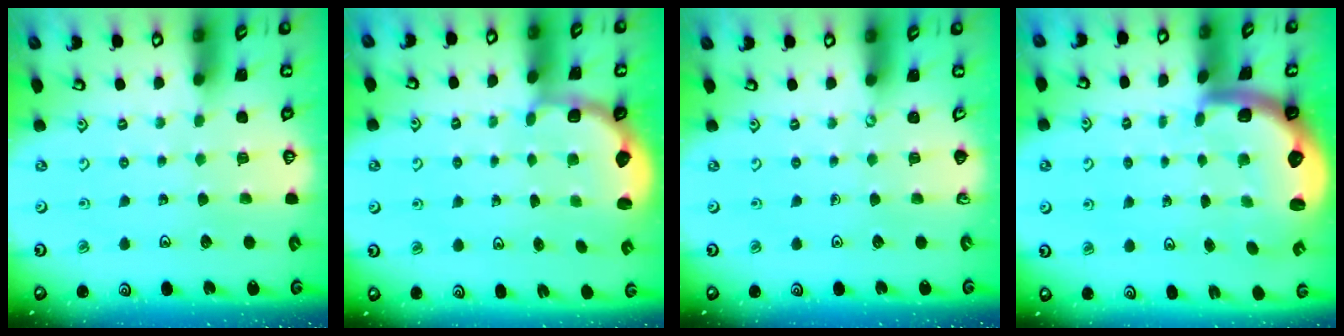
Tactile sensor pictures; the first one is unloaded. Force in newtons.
{"total": 2.7, "press": 2.0, "slide": 1.8}
{"total": 0.0}
{"total": 2.9, "press": 2.6, "slide": 1.4}